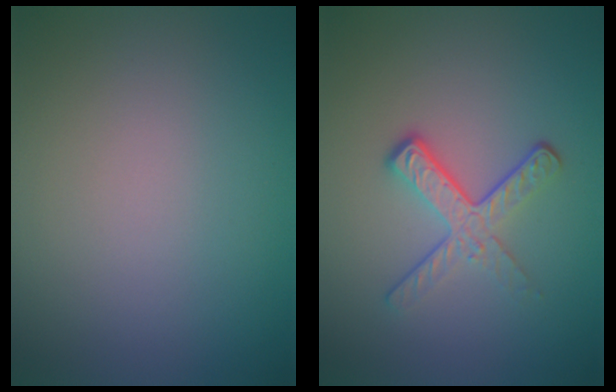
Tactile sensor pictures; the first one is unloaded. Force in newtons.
{"total": 3.6, "press": 2.2, "slide": 2.8}